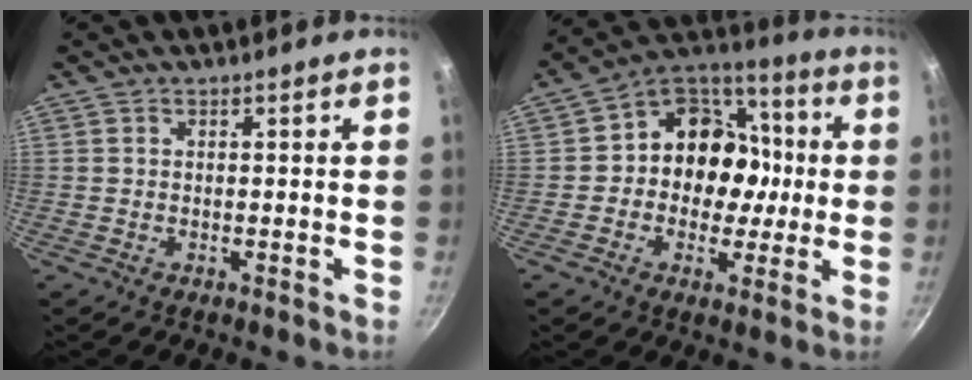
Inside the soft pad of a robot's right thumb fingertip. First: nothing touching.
{"total": 14.9, "force": [-0.4, 12.6, 8.1], "torque": [-0.071, 0.038, -0.023]}